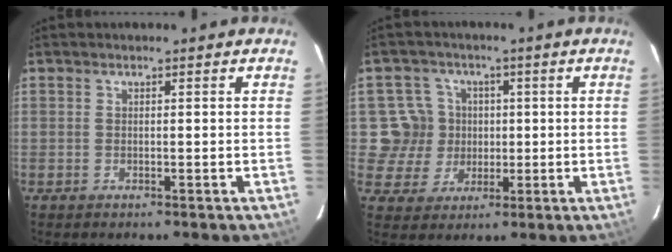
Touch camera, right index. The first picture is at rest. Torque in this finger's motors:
{"motor_torque": [-0.11, -0.01, -0.02, -0.04]}